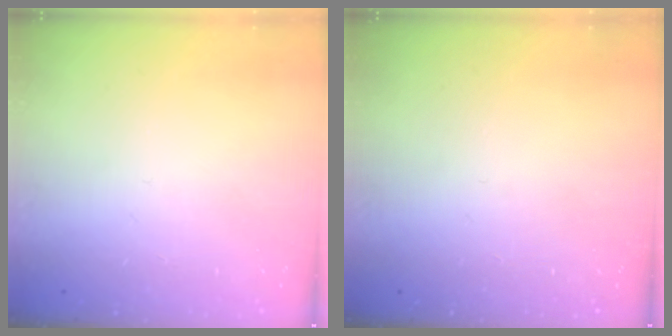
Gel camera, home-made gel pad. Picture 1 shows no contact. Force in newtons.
{"total": 0.0}